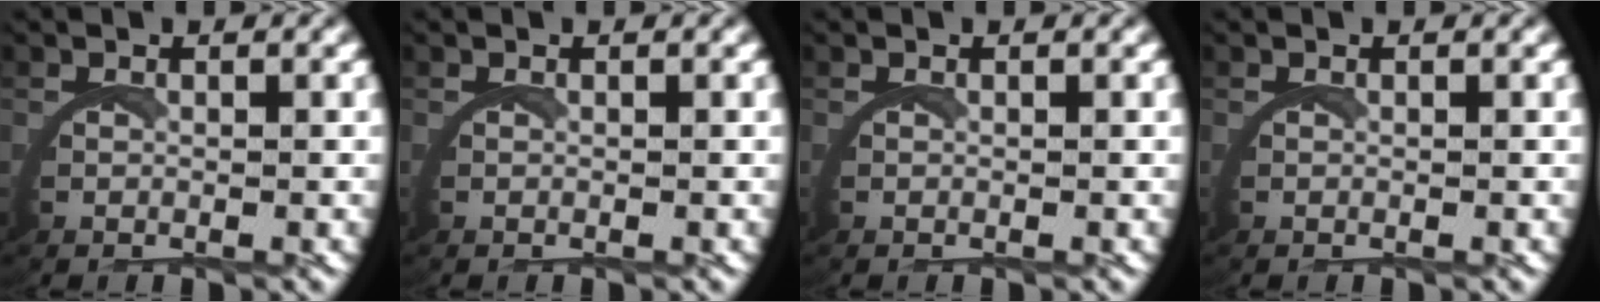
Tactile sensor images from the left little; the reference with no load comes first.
{"total": 0.0}
{"total": 0.0}
{"total": 0.0}